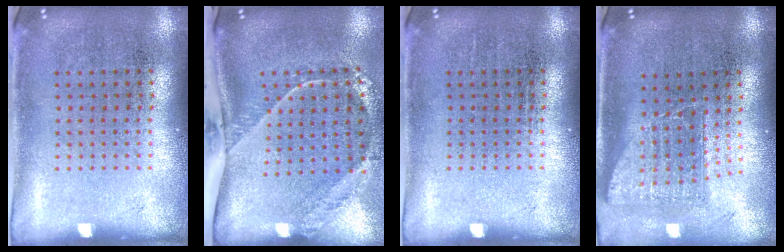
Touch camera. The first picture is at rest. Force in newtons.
{"total": 2.7, "press": 1.8, "slide": 2.0}
{"total": 0.0}
{"total": 1.6, "press": 1.2, "slide": 1.0}